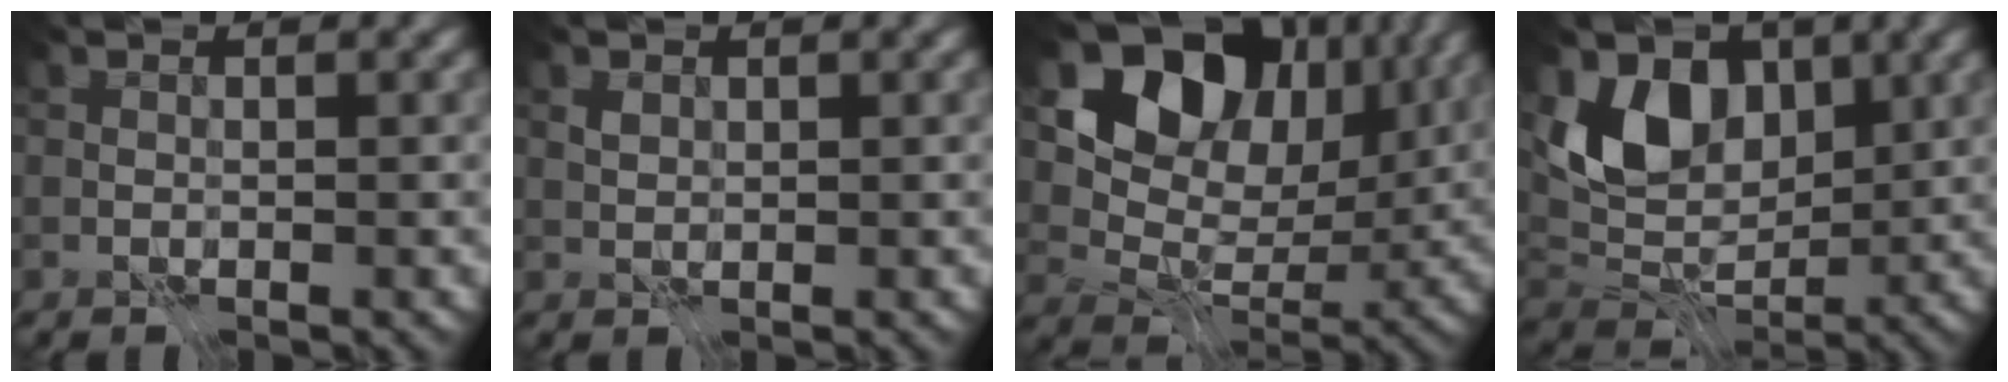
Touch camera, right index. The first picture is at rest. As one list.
[{"total": 0.7, "force": [0.2, 0.5, 0.4], "torque": [-0.006, -0.001, 0.004]}, {"total": 12.0, "force": [5.3, 8.2, 6.9], "torque": [-0.103, 0.013, 0.087]}, {"total": 6.5, "force": [2.0, 4.4, 4.4], "torque": [-0.073, -0.014, 0.024]}]